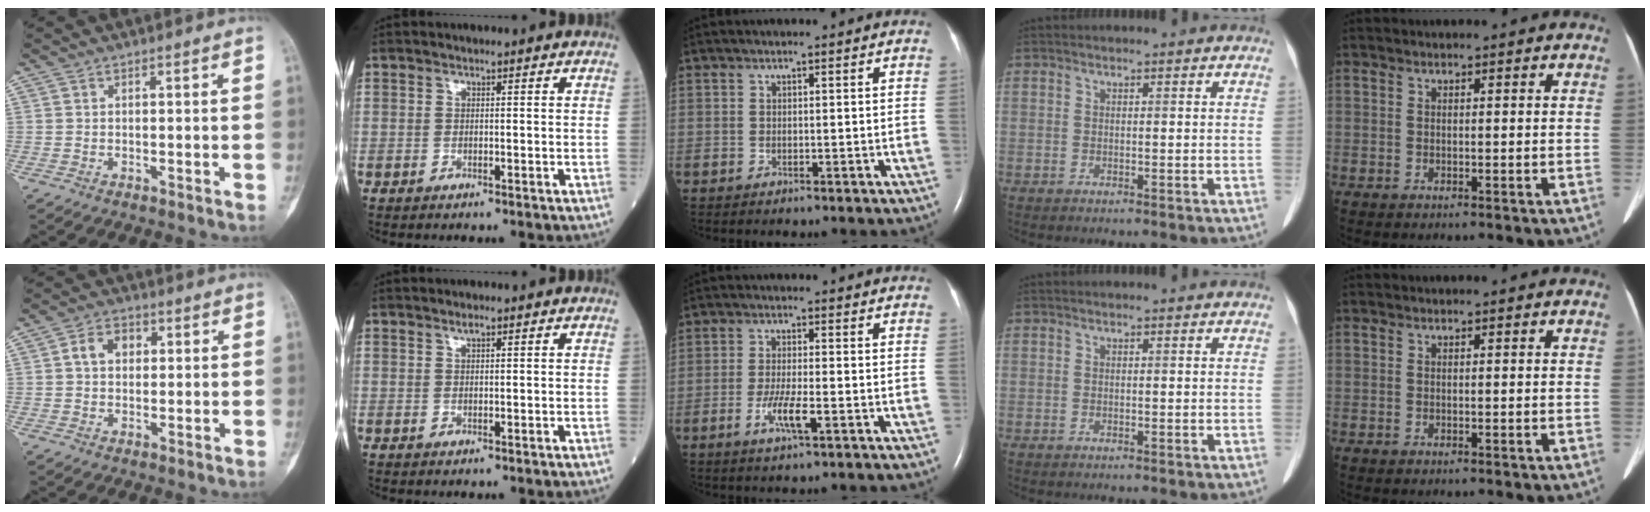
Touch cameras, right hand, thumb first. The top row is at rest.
{"thumb": {"total": 5.0, "force": [1.0, 3.7, 3.2], "torque": [-0.043, 0.011, 0.011]}, "index": {"total": 0.7, "force": [0.6, 0.1, 0.5], "torque": [-0.010, 0.000, 0.011]}, "middle": {"total": 4.4, "force": [-1.9, 0.4, 3.9], "torque": [-0.081, -0.006, -0.035]}}